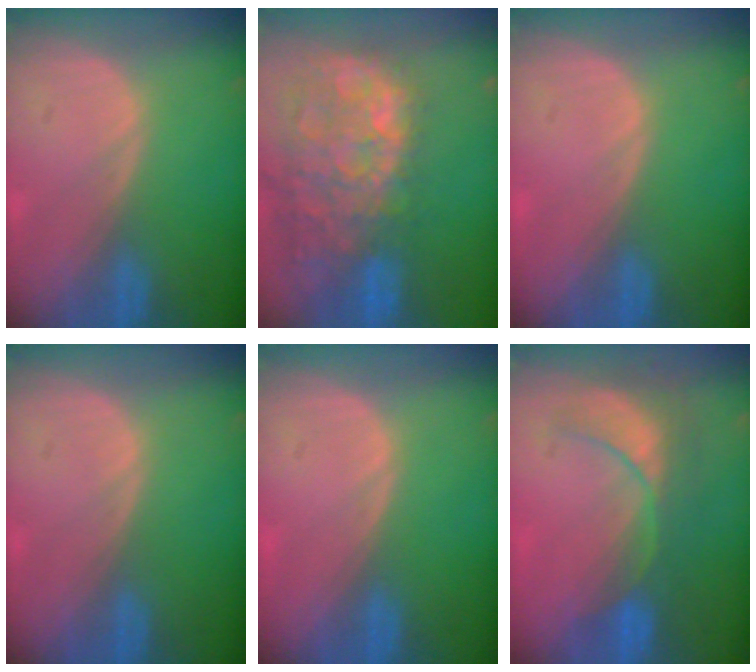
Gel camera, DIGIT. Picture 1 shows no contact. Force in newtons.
{"total": 14.9, "press": 12.1, "slide": 8.8}
{"total": 0.0}
{"total": 0.0}
{"total": 0.0}
{"total": 8.7, "press": 7.7, "slide": 4.0}